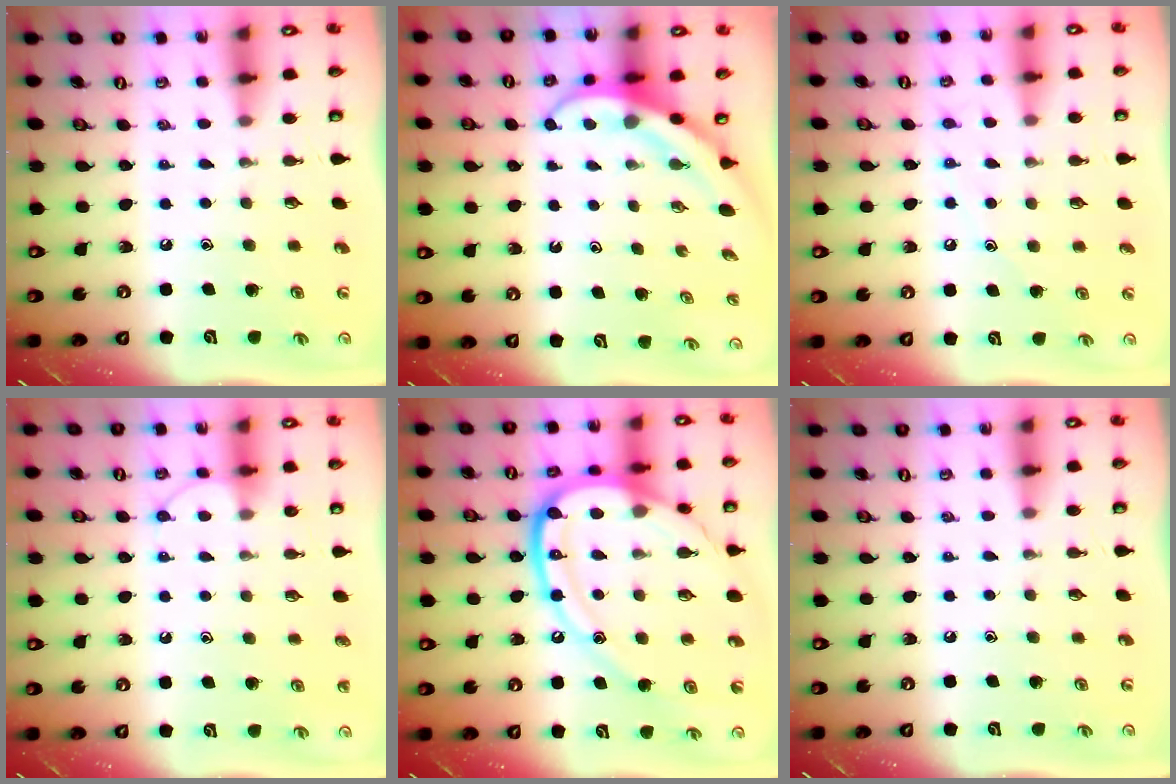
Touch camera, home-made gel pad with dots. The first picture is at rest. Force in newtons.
{"total": 4.0, "press": 4.0, "slide": 0.4}
{"total": 5.9, "press": 5.9, "slide": 0.4}
{"total": 7.6, "press": 7.5, "slide": 0.6}
{"total": 22.2, "press": 22.0, "slide": 2.2}
{"total": 0.0}